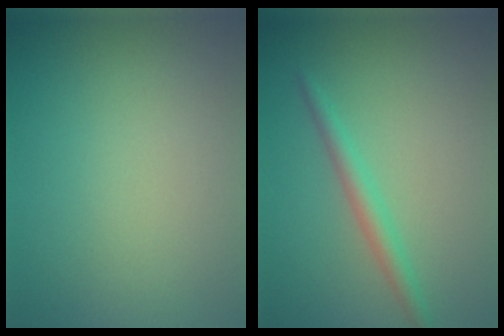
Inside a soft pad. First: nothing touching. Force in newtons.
{"total": 2.0, "press": 2.0, "slide": 0.1}